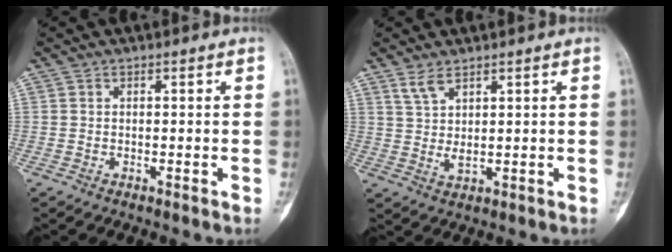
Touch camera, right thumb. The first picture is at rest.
{"total": 3.9, "force": [2.6, 1.2, 2.7], "torque": [-0.060, -0.019, 0.059]}